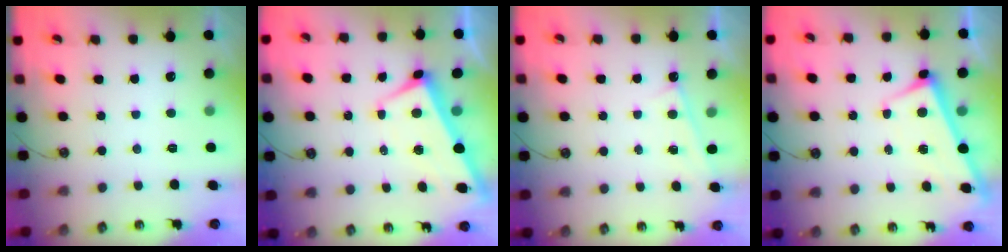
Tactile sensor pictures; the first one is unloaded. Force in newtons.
{"total": 1.8, "press": 1.5, "slide": 0.9}
{"total": 0.6, "press": 0.5, "slide": 0.1}
{"total": 2.8, "press": 2.8, "slide": 0.5}